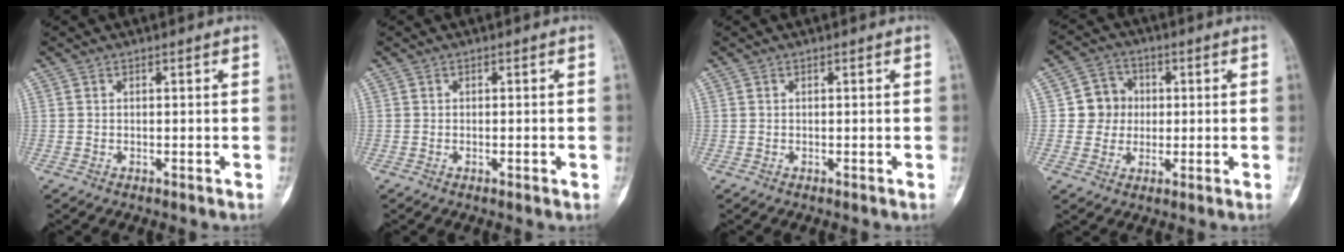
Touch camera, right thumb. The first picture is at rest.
{"total": 1.0, "force": [-0.3, 0.3, 0.8], "torque": [-0.010, 0.000, -0.005]}
{"total": 0.0}
{"total": 7.0, "force": [0.4, 6.7, 1.9], "torque": [0.010, 0.011, -0.001]}